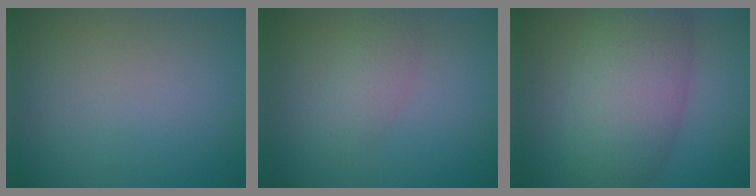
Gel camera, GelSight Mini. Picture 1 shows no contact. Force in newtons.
{"total": 2.1, "press": 2.1, "slide": 0.1}
{"total": 8.6, "press": 8.6, "slide": 0.3}